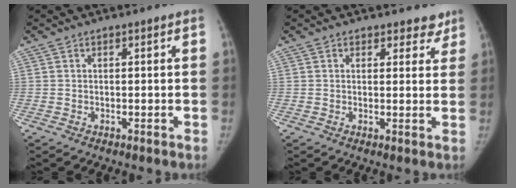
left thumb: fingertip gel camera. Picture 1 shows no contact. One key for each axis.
{"total": 3.9, "fx": 3.0, "fy": 2.4, "fz": 0.4, "tx": 0.034, "ty": -0.018, "tz": 0.027}